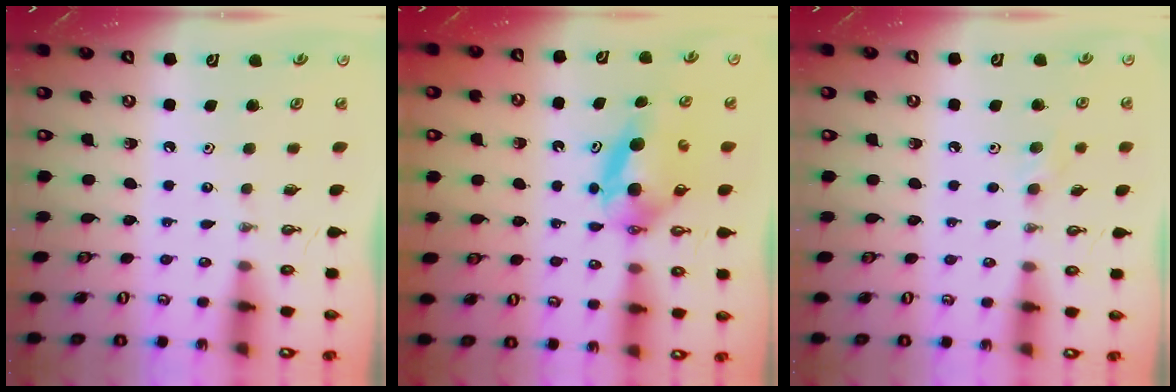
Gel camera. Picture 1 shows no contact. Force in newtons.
{"total": 7.8, "press": 5.4, "slide": 5.7}
{"total": 7.2, "press": 6.2, "slide": 3.7}